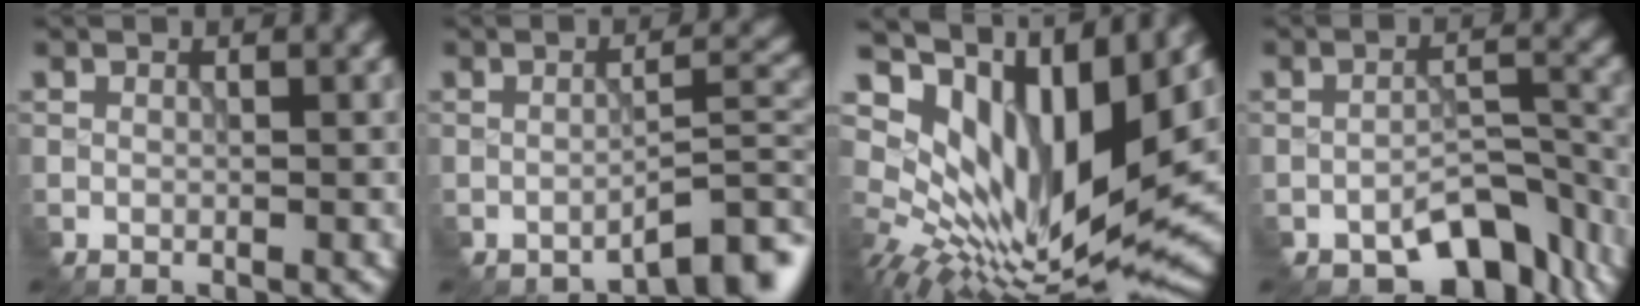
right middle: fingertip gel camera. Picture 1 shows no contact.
{"total": 3.7, "force": [-3.2, 0.3, 2.0], "torque": [-0.024, 0.015, -0.054]}
{"total": 14.0, "force": [4.9, 6.3, 11.5], "torque": [-0.218, -0.009, 0.099]}
{"total": 5.7, "force": [-4.1, 2.6, 2.9], "torque": [-0.036, 0.005, -0.064]}